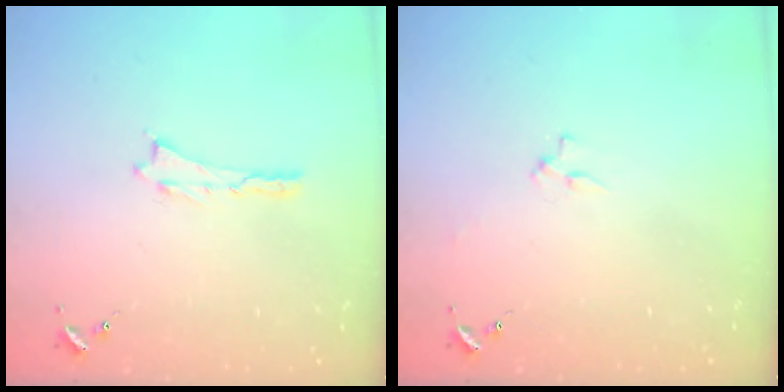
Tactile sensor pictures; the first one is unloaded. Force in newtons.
{"total": 2.3, "press": 2.3, "slide": 0.3}